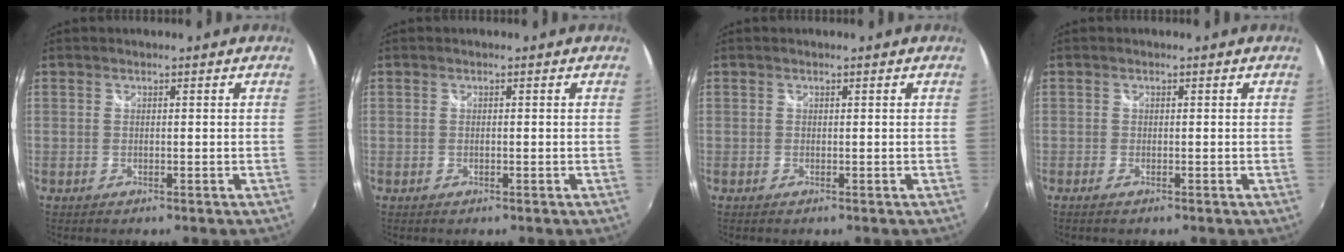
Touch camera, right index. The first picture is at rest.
{"total": 0.0}
{"total": 0.0}
{"total": 0.9, "force": [-0.7, 0.4, 0.5], "torque": [-0.010, -0.005, -0.015]}